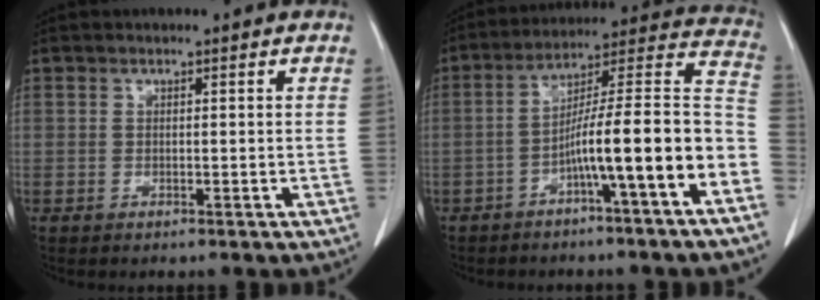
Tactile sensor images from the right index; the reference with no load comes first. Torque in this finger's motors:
{"motor_torque": [1.93, -0.21, 1.05, 0.21]}